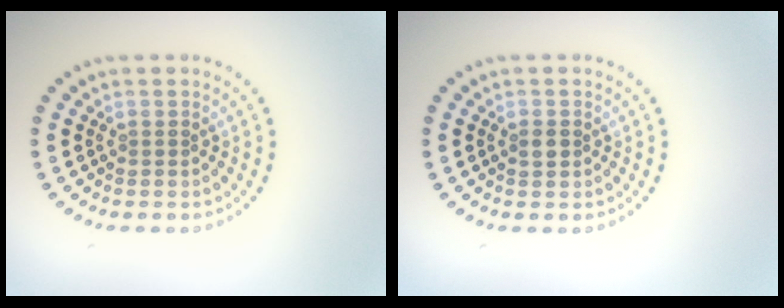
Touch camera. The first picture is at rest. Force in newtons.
{"total": 1.2, "press": 1.2, "slide": 0.1}